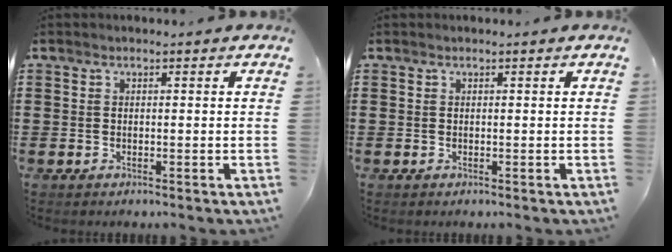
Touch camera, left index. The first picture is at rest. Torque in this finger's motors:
{"motor_torque": [-0.75, 1.39, -0.11, -0.09]}